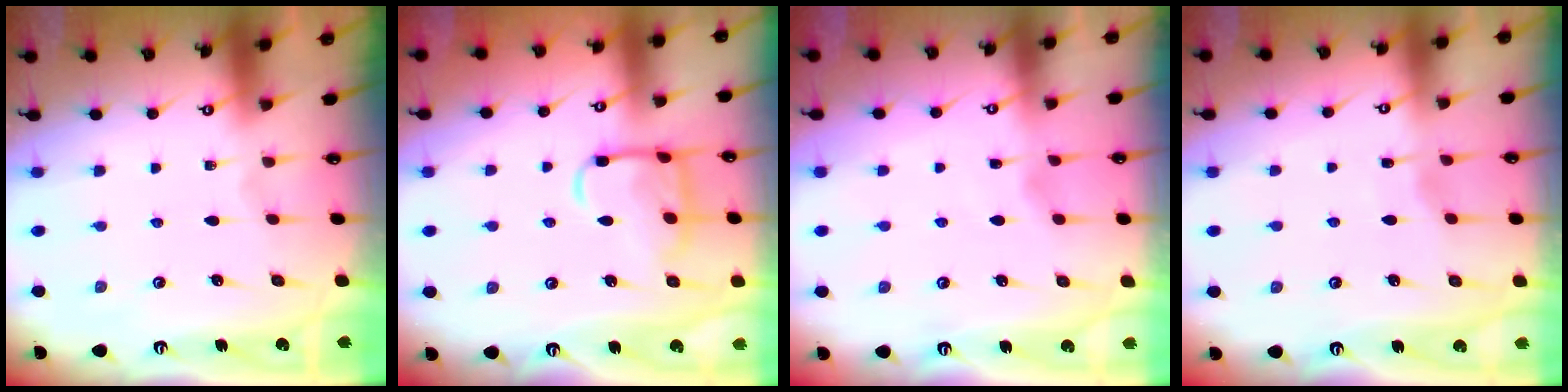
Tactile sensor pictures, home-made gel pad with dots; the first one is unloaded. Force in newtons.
{"total": 11.6, "press": 11.5, "slide": 0.5}
{"total": 2.2, "press": 2.2, "slide": 0.3}
{"total": 2.6, "press": 2.6, "slide": 0.3}